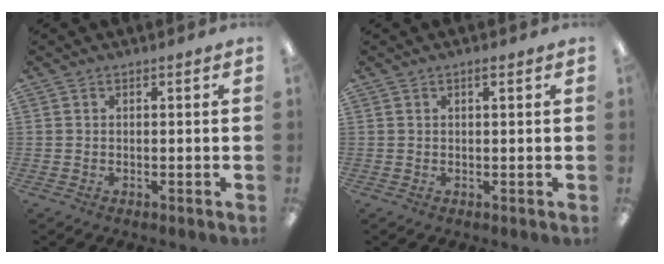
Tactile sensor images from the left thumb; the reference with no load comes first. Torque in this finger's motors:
{"motor_torque": [-0.08, -0.16, -0.03, 0.15, -0.08]}